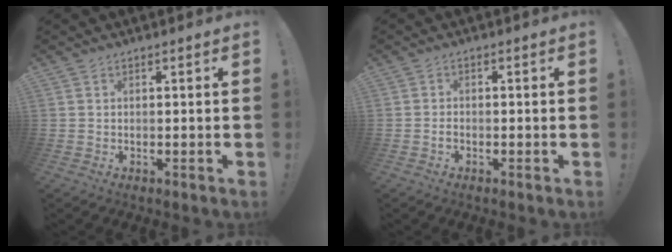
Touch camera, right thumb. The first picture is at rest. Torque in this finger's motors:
{"motor_torque": [0.40, -0.30, 0.06, 0.01, -0.02]}